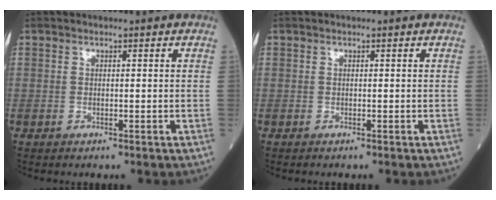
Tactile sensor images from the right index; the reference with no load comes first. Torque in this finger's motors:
{"motor_torque": [-0.11, -0.02, -0.03, -0.01]}